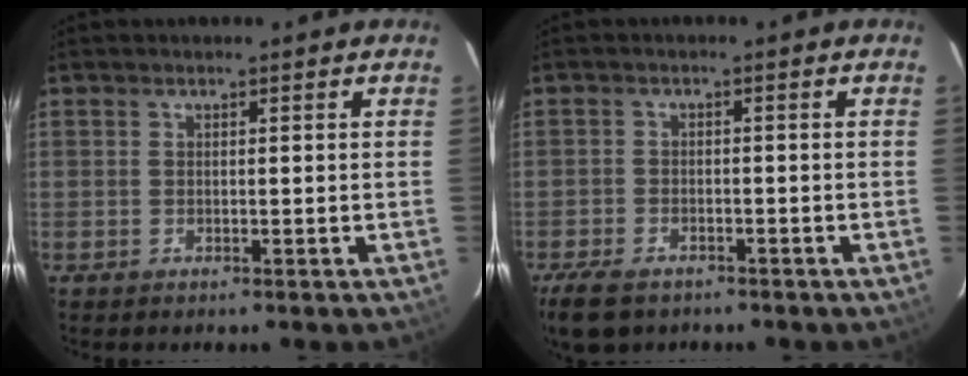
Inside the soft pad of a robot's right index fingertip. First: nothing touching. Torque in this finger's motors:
{"motor_torque": [-0.04, -0.07, -0.25, -0.02]}